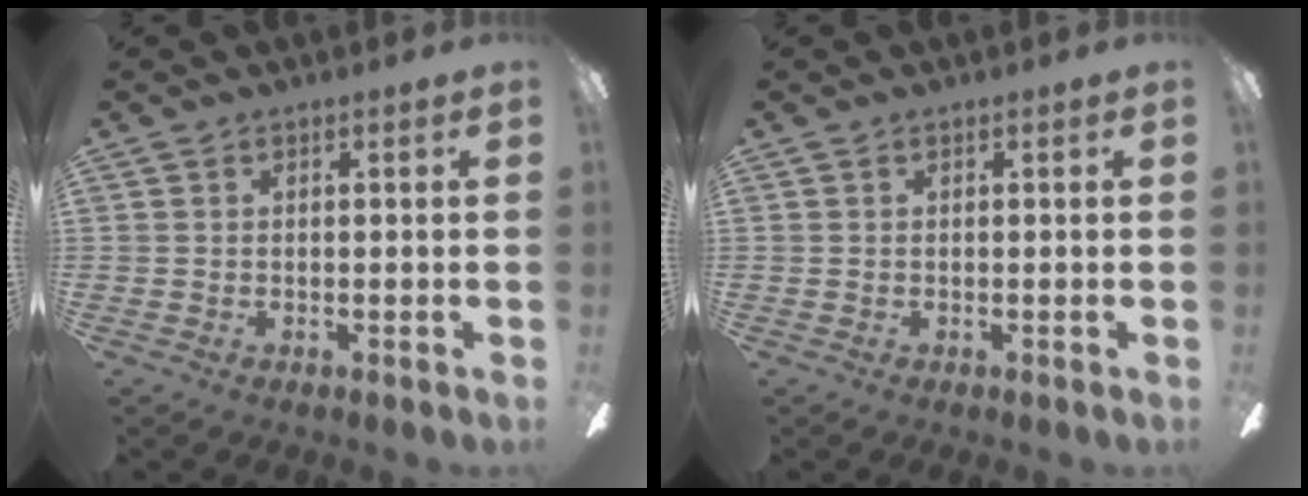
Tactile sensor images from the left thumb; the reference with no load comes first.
{"total": 0.0}